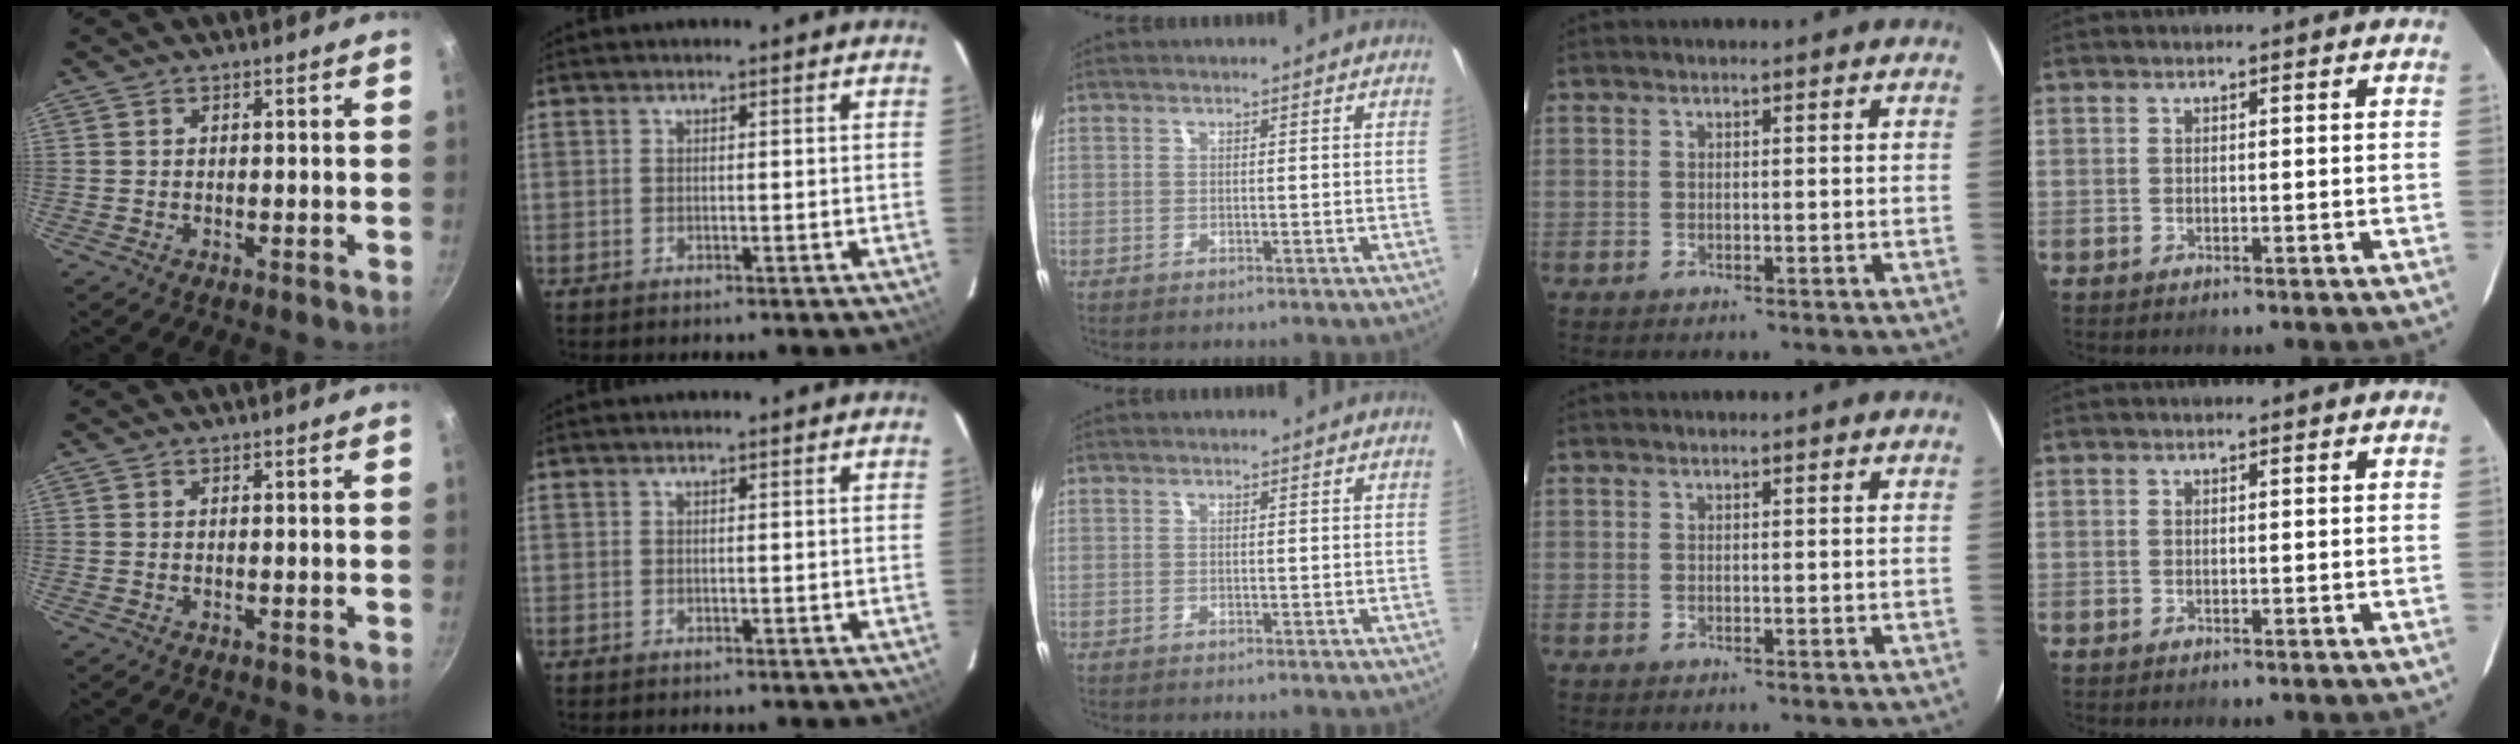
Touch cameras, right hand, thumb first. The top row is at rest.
{}